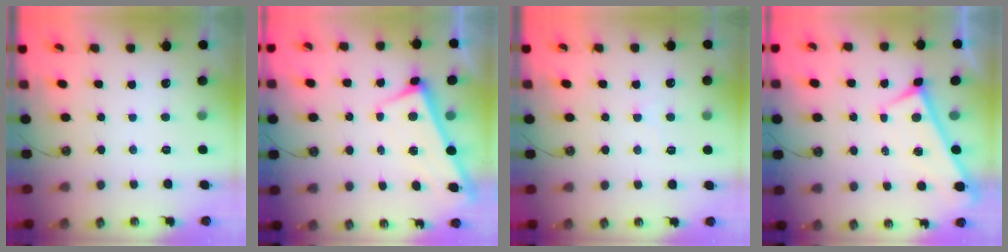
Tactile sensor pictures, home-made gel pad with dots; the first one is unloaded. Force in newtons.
{"total": 2.8, "press": 2.8, "slide": 0.5}
{"total": 1.3, "press": 1.2, "slide": 0.3}
{"total": 0.0}